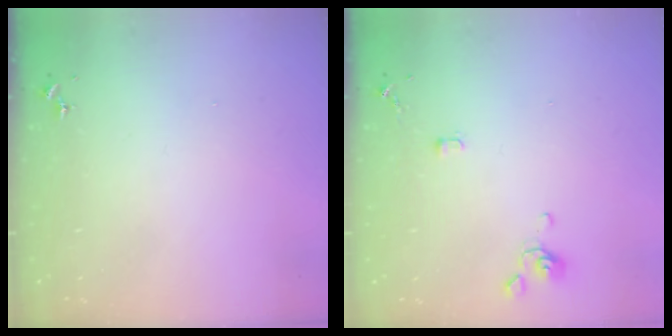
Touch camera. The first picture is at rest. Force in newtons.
{"total": 3.4, "press": 3.4, "slide": 0.7}